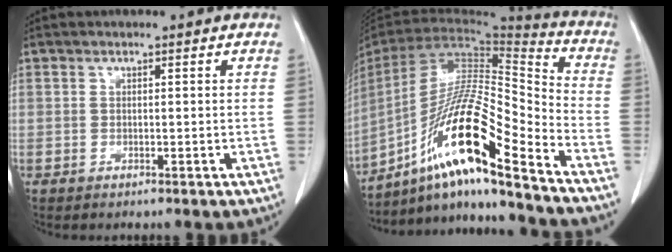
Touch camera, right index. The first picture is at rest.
{"total": 20.2, "force": [-12.9, 0.6, 15.5], "torque": [-0.311, -0.008, -0.240]}